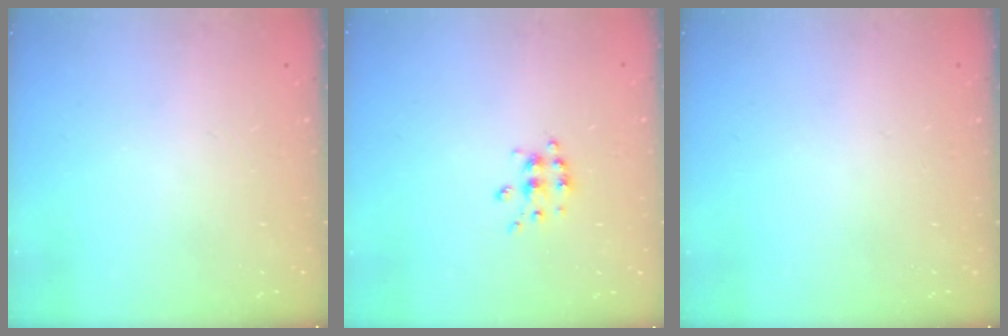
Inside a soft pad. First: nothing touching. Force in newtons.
{"total": 5.3, "press": 5.2, "slide": 0.5}
{"total": 0.0}